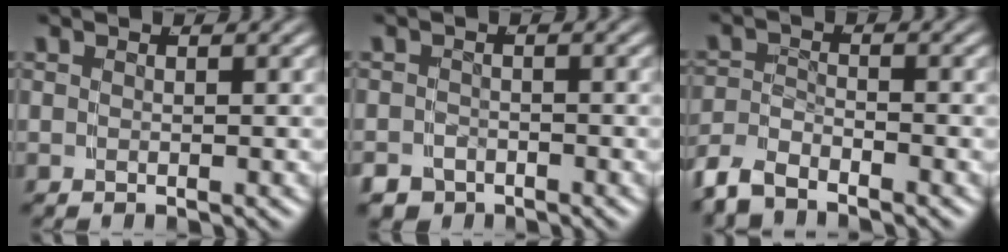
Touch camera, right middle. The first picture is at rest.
{"total": 3.1, "force": [-2.5, 1.8, 0.2], "torque": [-0.001, -0.018, -0.039]}
{"total": 3.6, "force": [-3.0, 1.5, 1.2], "torque": [-0.037, -0.011, -0.052]}